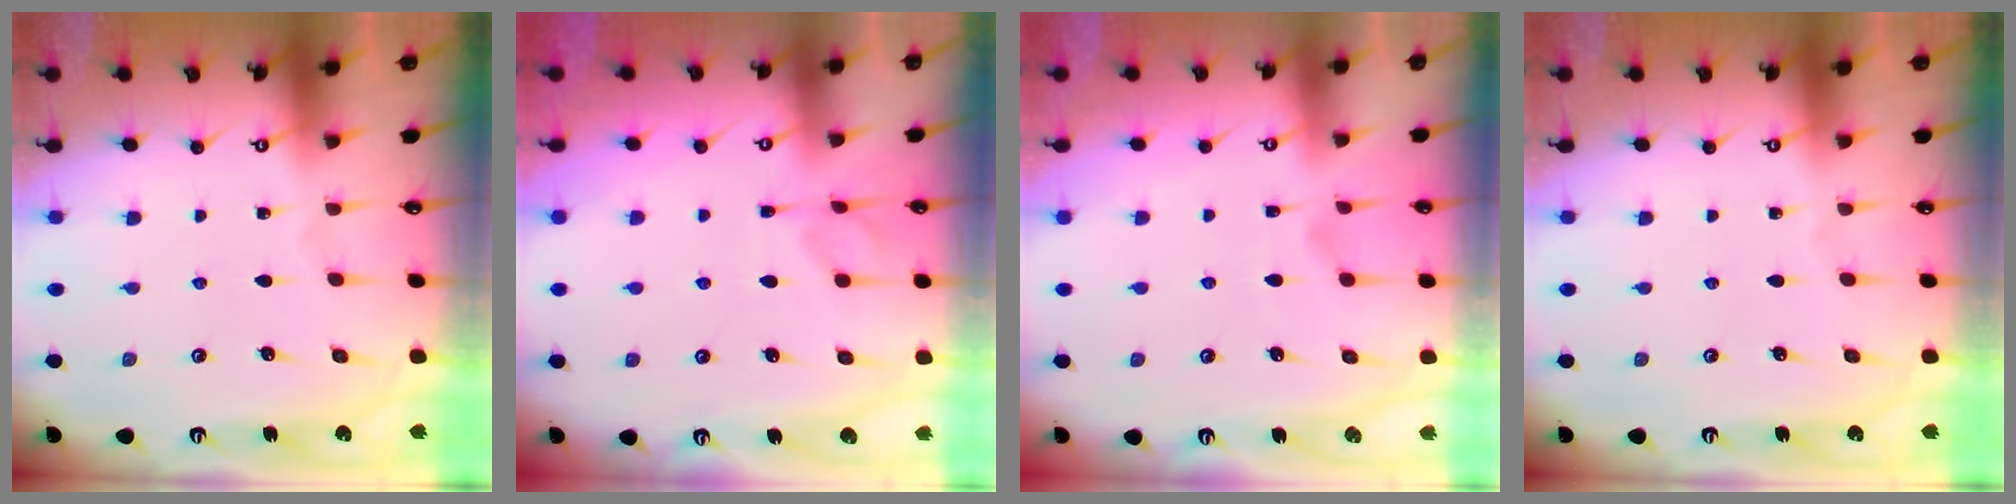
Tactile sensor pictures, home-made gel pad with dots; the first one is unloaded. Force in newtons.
{"total": 2.4, "press": 2.1, "slide": 1.2}
{"total": 1.4, "press": 0.7, "slide": 1.2}
{"total": 0.0}